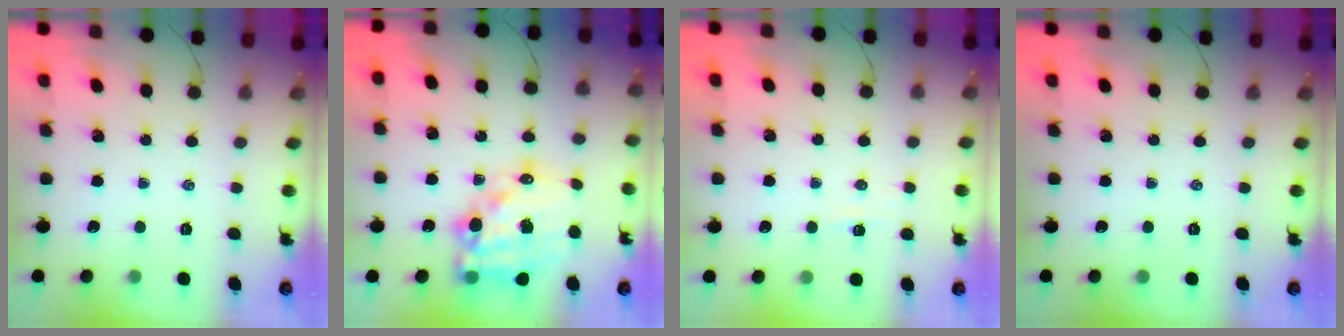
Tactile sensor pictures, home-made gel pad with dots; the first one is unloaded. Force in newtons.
{"total": 19.2, "press": 18.7, "slide": 4.1}
{"total": 3.4, "press": 3.3, "slide": 0.7}
{"total": 0.0}